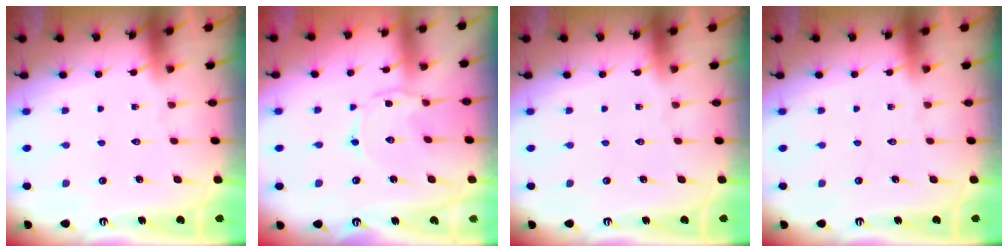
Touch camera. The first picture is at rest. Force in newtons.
{"total": 0.8, "press": 0.8, "slide": 0.2}
{"total": 0.0}
{"total": 0.0}